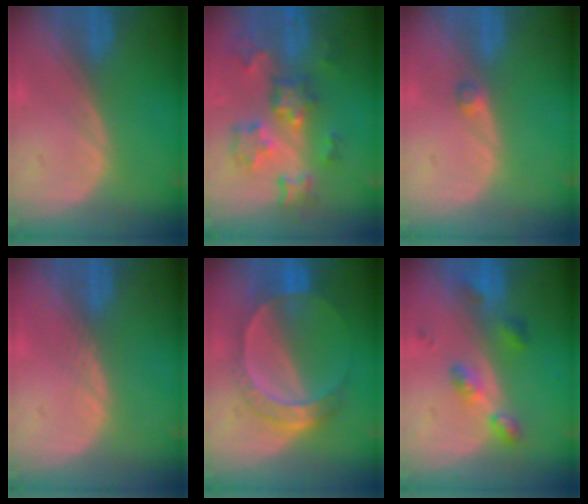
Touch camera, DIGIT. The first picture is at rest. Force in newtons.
{"total": 9.2, "press": 8.1, "slide": 4.4}
{"total": 1.5, "press": 1.2, "slide": 0.8}
{"total": 1.0, "press": 0.8, "slide": 0.5}
{"total": 6.8, "press": 6.5, "slide": 1.7}
{"total": 4.7, "press": 4.7, "slide": 0.2}